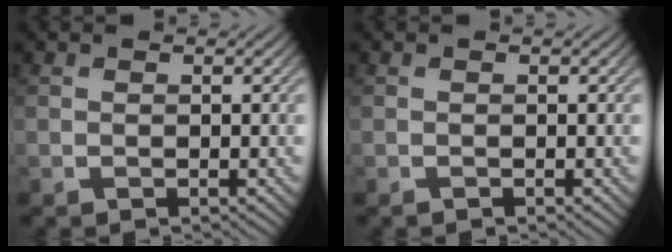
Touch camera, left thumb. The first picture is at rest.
{"total": 0.0}